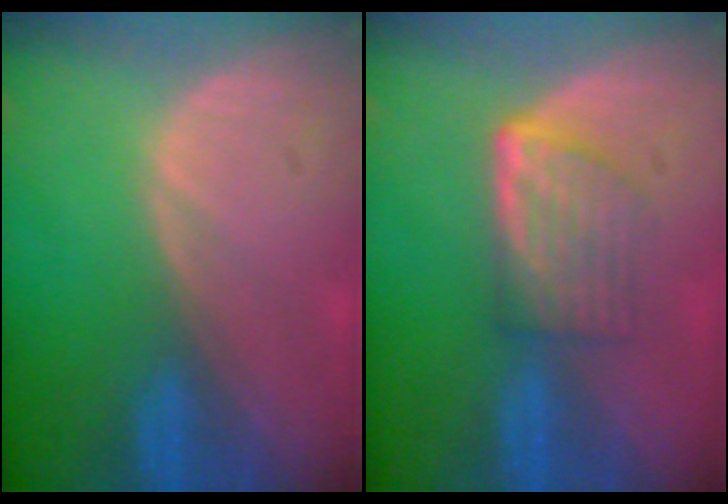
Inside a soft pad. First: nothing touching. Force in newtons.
{"total": 5.9, "press": 5.3, "slide": 2.6}